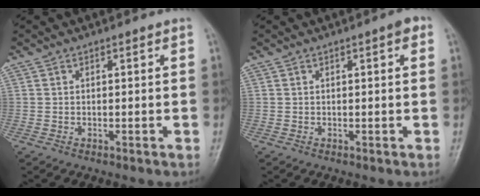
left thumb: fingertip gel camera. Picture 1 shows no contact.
{"total": 1.7, "force": [0.6, 0.5, 1.5], "torque": [-0.017, 0.004, 0.006]}